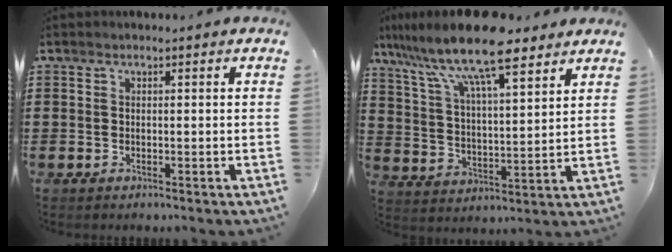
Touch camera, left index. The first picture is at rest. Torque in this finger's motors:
{"motor_torque": [1.29, -0.84, 1.05, 0.21]}